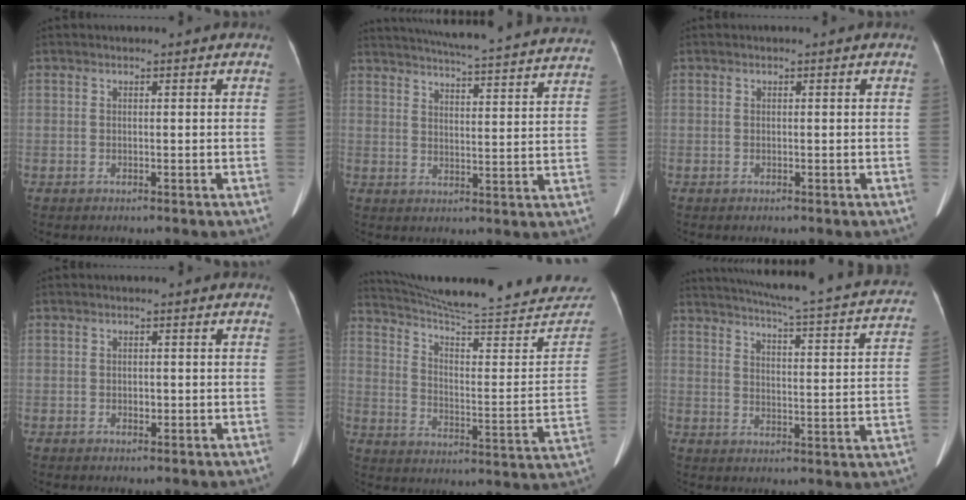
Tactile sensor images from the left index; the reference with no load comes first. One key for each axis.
{"total": 29.6, "fx": 27.6, "fy": 1.9, "fz": 10.6, "tx": -0.174, "ty": -0.049, "tz": 0.333}
{"total": 0.0}
{"total": 0.7, "fx": -0.1, "fy": 0.5, "fz": 0.5, "tx": -0.009, "ty": 0.000, "tz": -0.003}
{"total": 30.4, "fx": 28.2, "fy": 2.4, "fz": 11.0, "tx": -0.170, "ty": -0.106, "tz": 0.364}
{"total": 26.3, "fx": 23.1, "fy": 2.6, "fz": 12.3, "tx": -0.186, "ty": -0.041, "tz": 0.274}